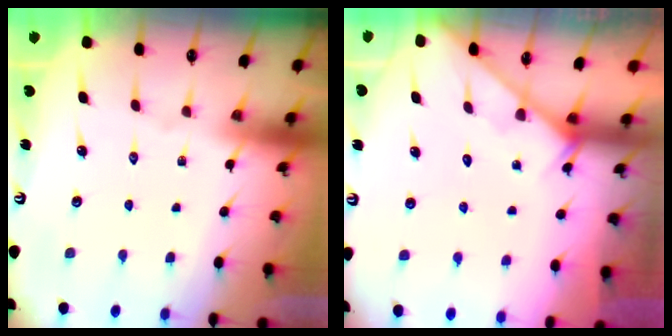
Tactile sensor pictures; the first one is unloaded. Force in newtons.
{"total": 4.8, "press": 4.8, "slide": 0.1}